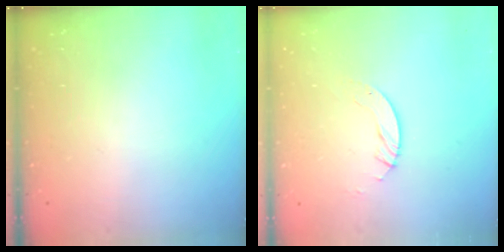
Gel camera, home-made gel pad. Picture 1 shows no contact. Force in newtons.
{"total": 3.0, "press": 3.0, "slide": 0.2}